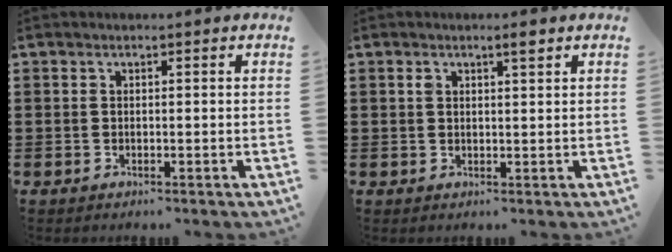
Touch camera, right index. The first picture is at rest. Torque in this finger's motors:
{"motor_torque": [0.13, -0.12, 0.10, 0.02]}